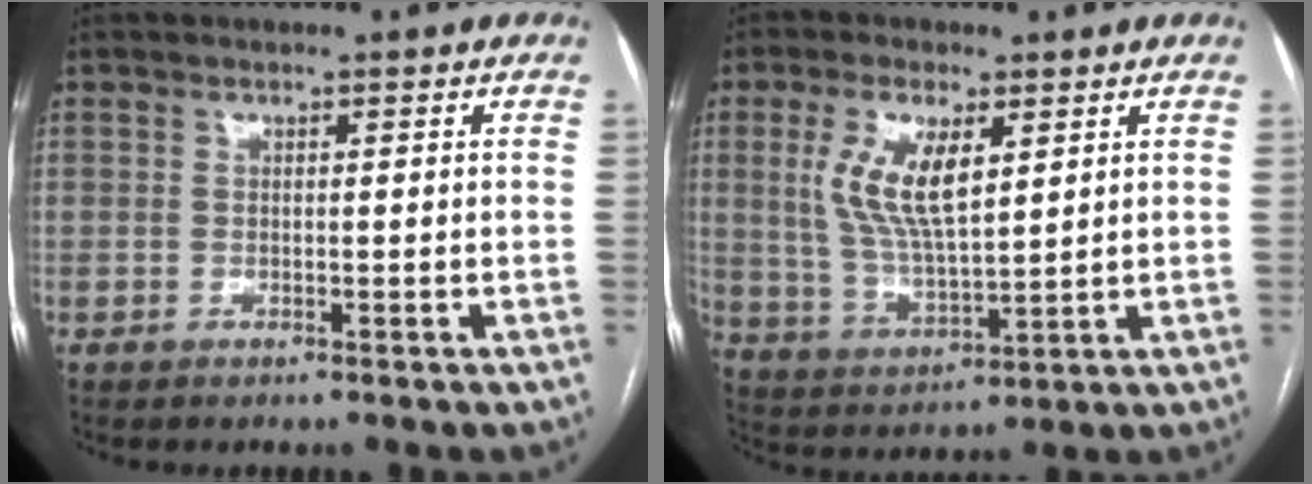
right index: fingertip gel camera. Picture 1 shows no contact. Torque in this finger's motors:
{"motor_torque": [1.48, 0.66, 0.29, 0.12]}